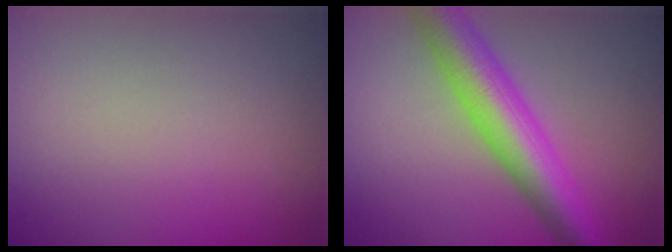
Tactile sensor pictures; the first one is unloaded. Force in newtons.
{"total": 7.2, "press": 7.2, "slide": 0.1}